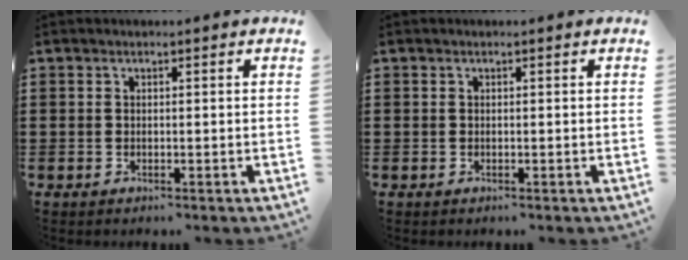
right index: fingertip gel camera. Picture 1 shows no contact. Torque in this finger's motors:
{"motor_torque": [-0.80, 1.33, 0.00, 0.00]}